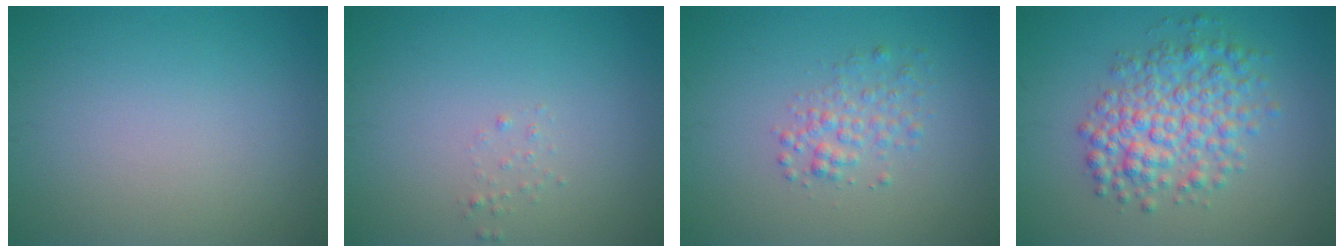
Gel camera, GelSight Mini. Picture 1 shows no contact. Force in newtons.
{"total": 0.6, "press": 0.6, "slide": 0.1}
{"total": 2.1, "press": 2.1, "slide": 0.1}
{"total": 5.4, "press": 5.4, "slide": 0.1}